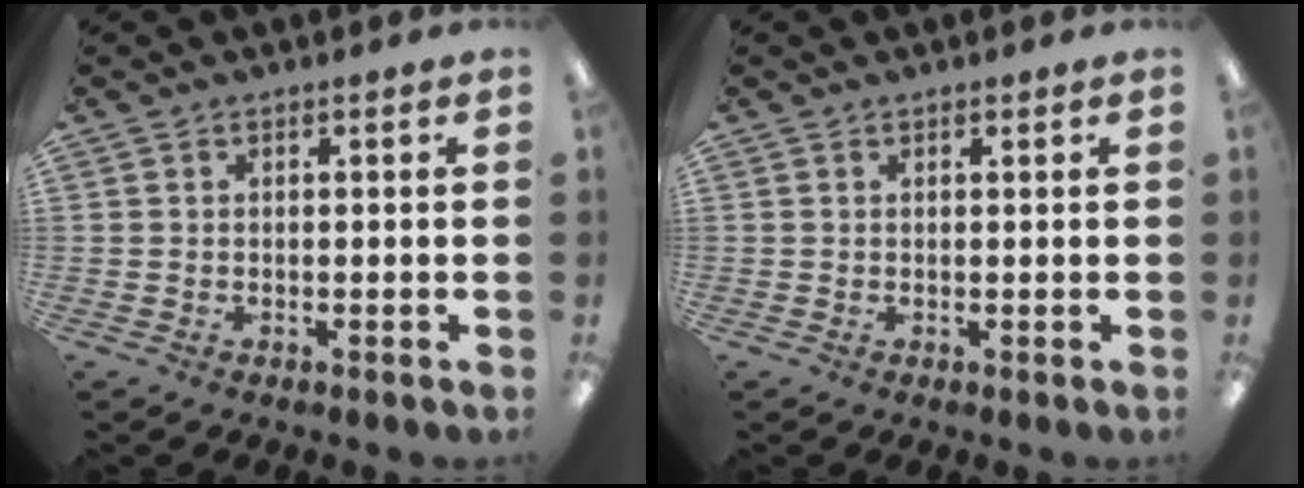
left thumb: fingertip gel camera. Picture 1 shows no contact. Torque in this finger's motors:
{"motor_torque": [0.06, -0.17, -0.40, 0.20, 0.00]}